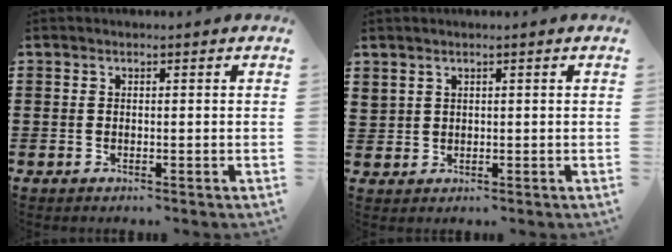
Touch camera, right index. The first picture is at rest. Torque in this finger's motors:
{"motor_torque": [-0.11, 0.09, 0.04, 0.02]}